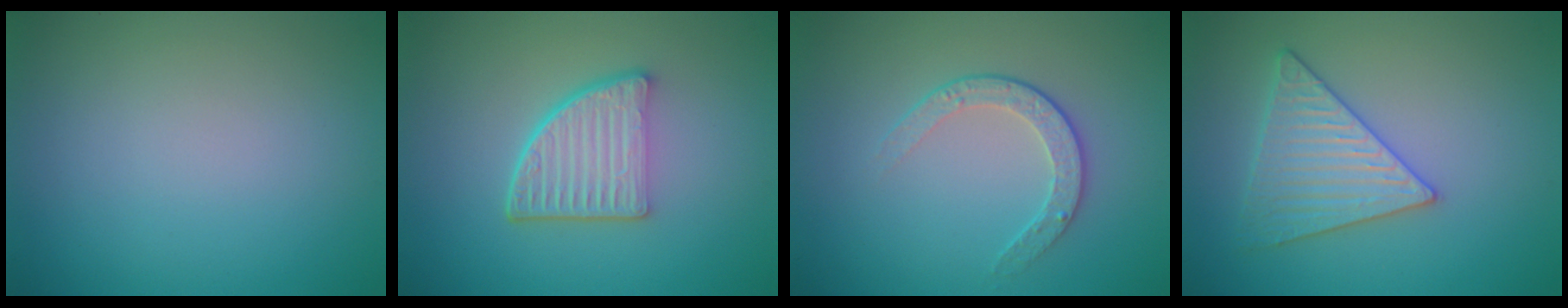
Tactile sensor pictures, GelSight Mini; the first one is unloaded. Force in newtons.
{"total": 5.3, "press": 3.8, "slide": 3.8}
{"total": 2.2, "press": 1.6, "slide": 1.5}
{"total": 3.9, "press": 3.6, "slide": 1.3}